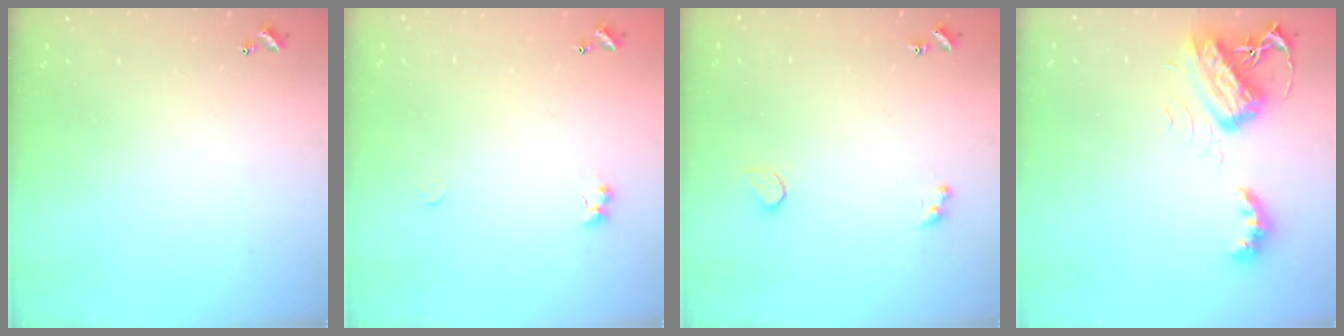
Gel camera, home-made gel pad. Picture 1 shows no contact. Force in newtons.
{"total": 1.8, "press": 1.7, "slide": 0.4}
{"total": 2.6, "press": 2.2, "slide": 1.2}
{"total": 7.0, "press": 7.0, "slide": 0.1}